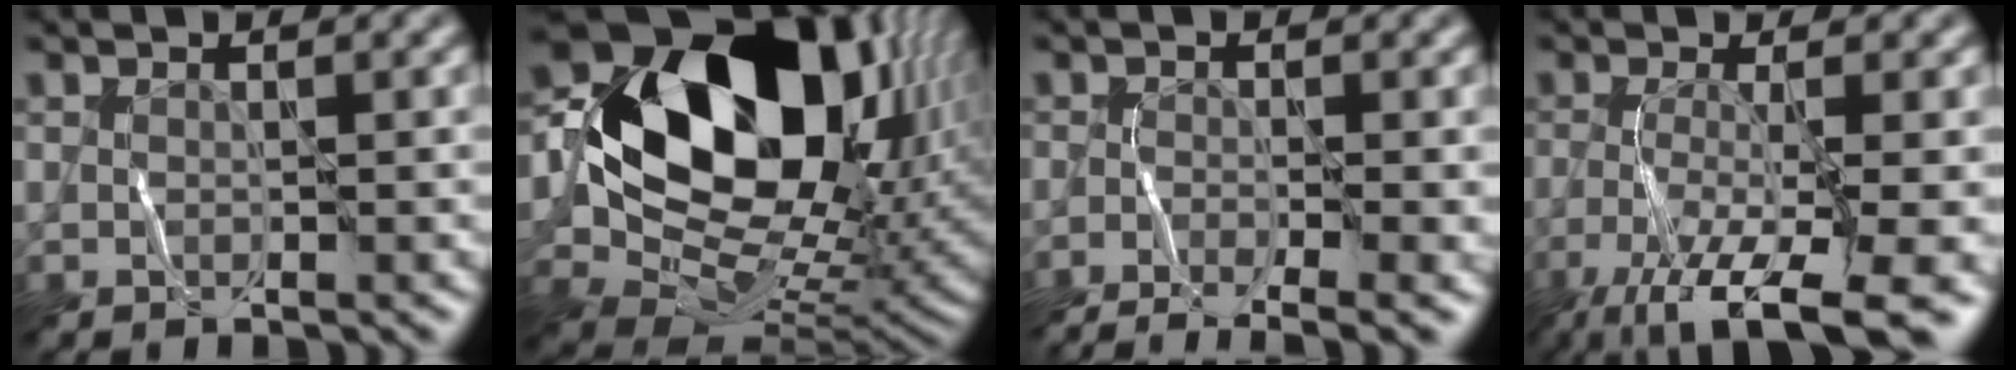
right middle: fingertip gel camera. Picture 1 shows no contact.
{"total": 17.0, "force": [3.4, 11.9, 11.6], "torque": [-0.205, 0.011, 0.073]}
{"total": 5.2, "force": [-3.9, 0.8, 3.3], "torque": [-0.046, 0.002, -0.056]}
{"total": 8.9, "force": [-4.9, 2.0, 7.2], "torque": [-0.126, -0.013, -0.075]}